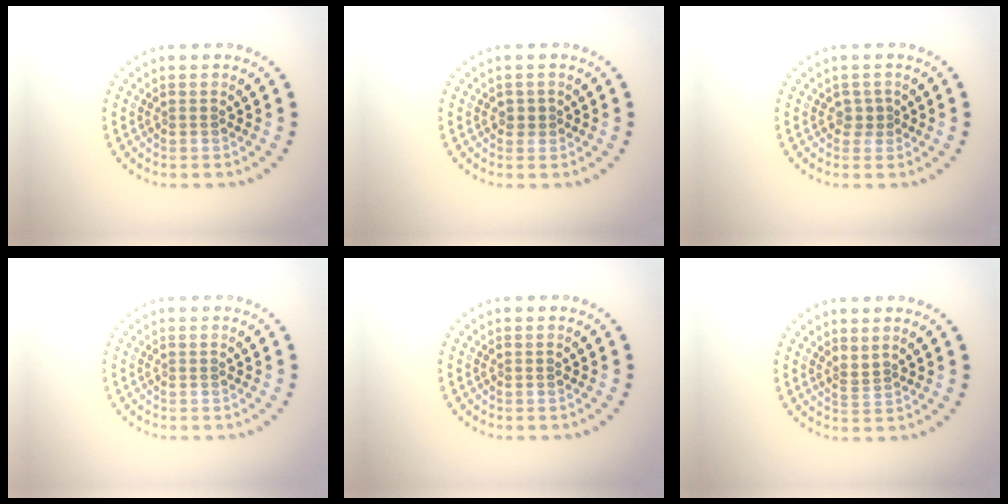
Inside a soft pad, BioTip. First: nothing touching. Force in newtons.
{"total": 1.0, "press": 0.9, "slide": 0.4}
{"total": 1.2, "press": 0.9, "slide": 0.8}
{"total": 0.0}
{"total": 0.0}
{"total": 1.0, "press": 0.5, "slide": 0.9}